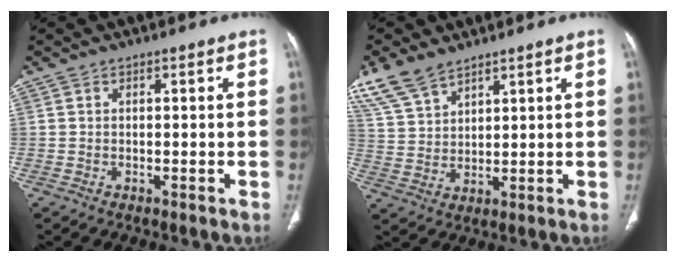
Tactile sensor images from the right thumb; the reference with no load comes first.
{"total": 9.0, "force": [6.8, 4.0, 4.2], "torque": [-0.082, -0.013, 0.151]}